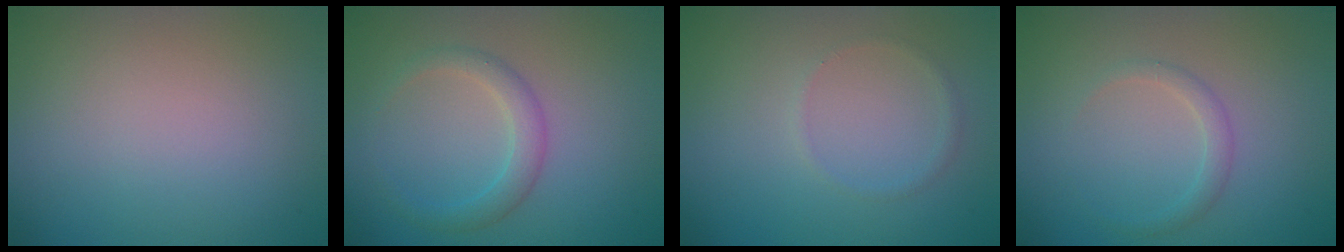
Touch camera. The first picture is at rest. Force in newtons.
{"total": 2.3, "press": 2.3, "slide": 0.1}
{"total": 0.8, "press": 0.8, "slide": 0.2}
{"total": 1.3, "press": 1.3, "slide": 0.0}